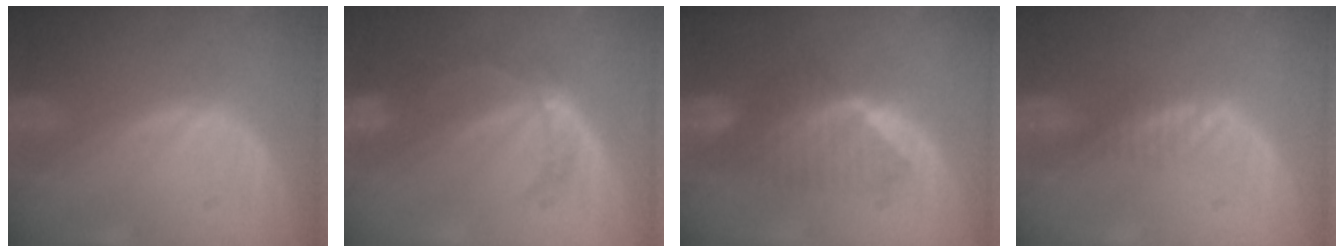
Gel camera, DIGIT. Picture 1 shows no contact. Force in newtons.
{"total": 5.0, "press": 4.5, "slide": 2.2}
{"total": 6.7, "press": 6.1, "slide": 2.8}
{"total": 1.7, "press": 1.4, "slide": 1.0}